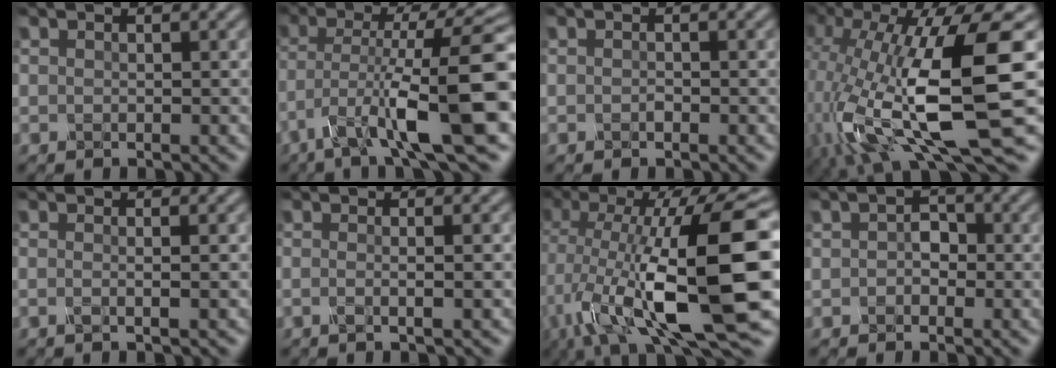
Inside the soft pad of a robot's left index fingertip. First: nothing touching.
{"total": 10.2, "force": [-4.2, 1.6, 9.2], "torque": [-0.148, 0.009, -0.078]}
{"total": 0.7, "force": [-0.6, 0.2, 0.2], "torque": [0.000, -0.004, -0.014]}
{"total": 15.9, "force": [-3.0, 5.2, 14.7], "torque": [-0.282, -0.020, -0.049]}
{"total": 1.0, "force": [-0.7, -0.1, 0.7], "torque": [-0.011, -0.002, -0.022]}
{"total": 1.5, "force": [-0.8, 0.2, 1.3], "torque": [-0.017, -0.002, -0.025]}
{"total": 16.0, "force": [-3.0, 4.9, 14.9], "torque": [-0.264, 0.000, -0.055]}
{"total": 2.2, "force": [-0.8, 1.6, 1.2], "torque": [-0.018, 0.000, -0.026]}